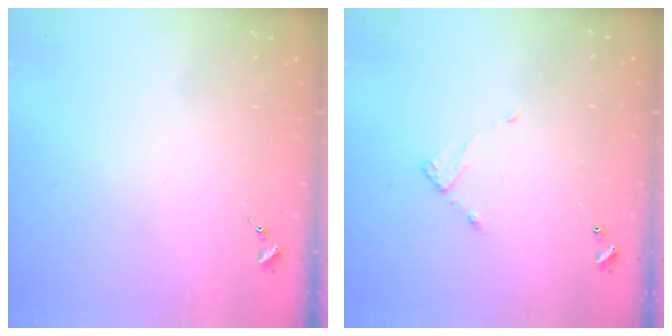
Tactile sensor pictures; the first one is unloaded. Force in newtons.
{"total": 4.9, "press": 4.9, "slide": 0.4}